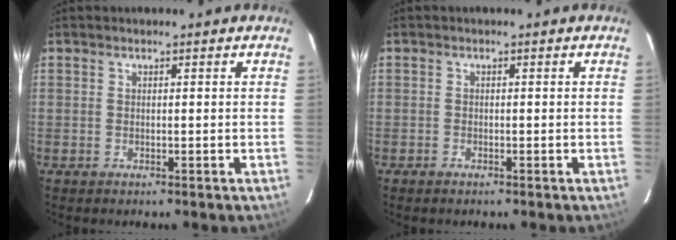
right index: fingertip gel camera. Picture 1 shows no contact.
{"total": 0.9, "force": [-0.7, 0.3, 0.4], "torque": [-0.011, -0.001, -0.010]}